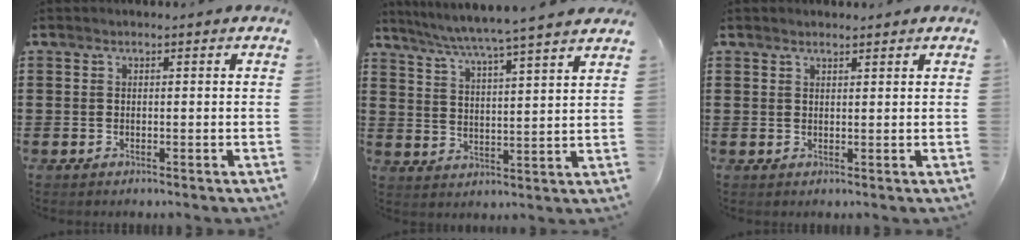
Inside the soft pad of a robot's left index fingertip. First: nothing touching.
{"total": 5.3, "force": [4.8, -1.0, 2.1], "torque": [-0.060, -0.037, 0.078]}
{"total": 1.3, "force": [1.2, 0.2, 0.3], "torque": [-0.007, 0.000, 0.023]}